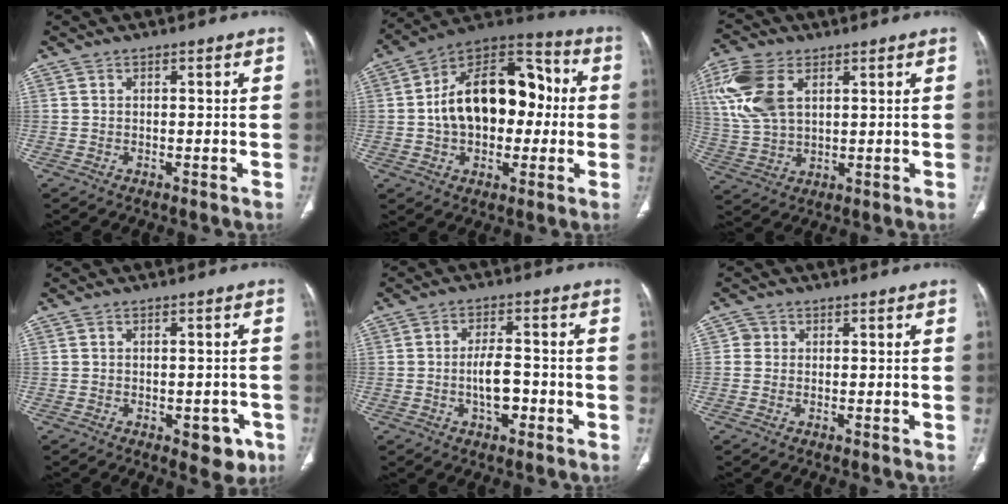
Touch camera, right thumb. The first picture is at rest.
{"total": 21.4, "force": [0.5, 13.7, 16.5], "torque": [-0.228, 0.040, 0.005]}
{"total": 12.6, "force": [4.5, 7.5, 9.1], "torque": [-0.204, 0.001, 0.096]}
{"total": 5.3, "force": [-2.4, 2.9, 3.7], "torque": [-0.020, 0.008, -0.024]}
{"total": 6.0, "force": [-1.6, 2.9, 5.1], "torque": [-0.081, 0.014, -0.026]}
{"total": 1.5, "force": [0.1, 1.4, 0.4], "torque": [0.001, 0.003, -0.001]}